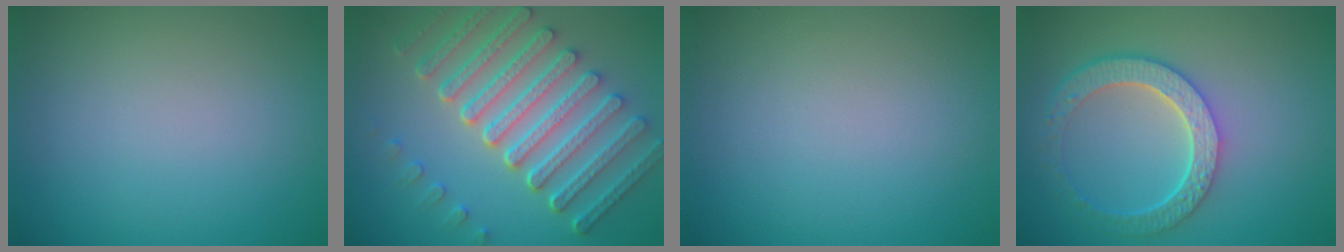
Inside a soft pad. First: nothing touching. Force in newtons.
{"total": 8.3, "press": 6.3, "slide": 5.4}
{"total": 0.0}
{"total": 5.7, "press": 4.3, "slide": 3.7}